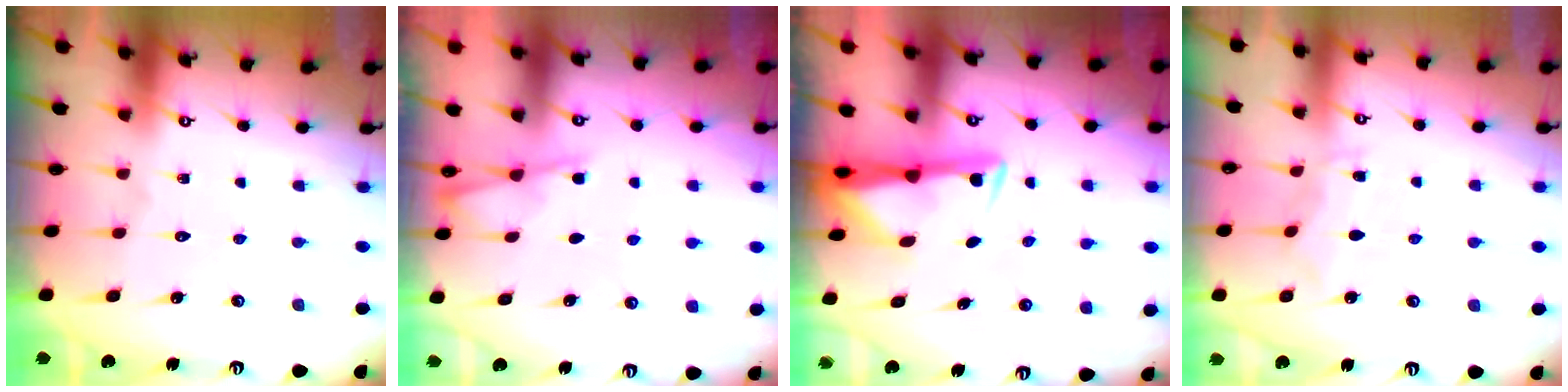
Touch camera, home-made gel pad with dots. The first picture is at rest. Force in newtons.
{"total": 3.2, "press": 3.1, "slide": 0.5}
{"total": 2.9, "press": 2.8, "slide": 0.5}
{"total": 4.9, "press": 4.9, "slide": 0.3}